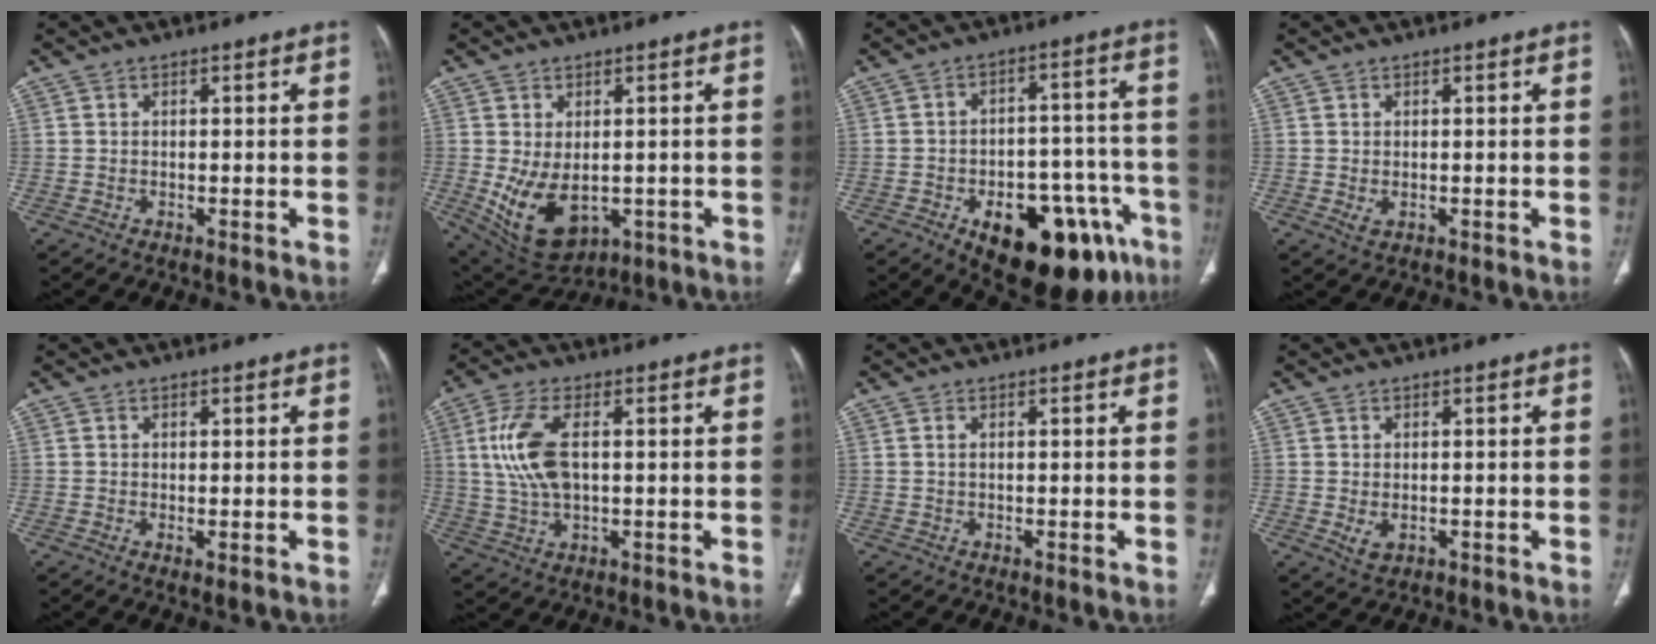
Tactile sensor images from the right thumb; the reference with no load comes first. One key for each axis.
{"total": 11.3, "fx": -2.0, "fy": 7.1, "fz": 8.6, "tx": -0.141, "ty": -0.009, "tz": -0.004}
{"total": 21.6, "fx": -10.9, "fy": 10.8, "fz": 15.3, "tx": -0.145, "ty": 0.064, "tz": -0.135}
{"total": 1.3, "fx": -0.3, "fy": 0.8, "fz": 1.0, "tx": -0.021, "ty": -0.003, "tz": 0.003}
{"total": 1.1, "fx": -0.3, "fy": 0.5, "fz": 1.0, "tx": -0.022, "ty": -0.006, "tz": 0.000}
{"total": 10.2, "fx": 1.5, "fy": 5.1, "fz": 8.7, "tx": -0.194, "ty": 0.004, "tz": 0.032}
{"total": 0.6, "fx": 0.2, "fy": 0.3, "fz": 0.5, "tx": -0.012, "ty": 0.002, "tz": 0.004}
{"total": 2.4, "fx": -0.4, "fy": 1.6, "fz": 1.7, "tx": -0.028, "ty": -0.004, "tz": 0.003}